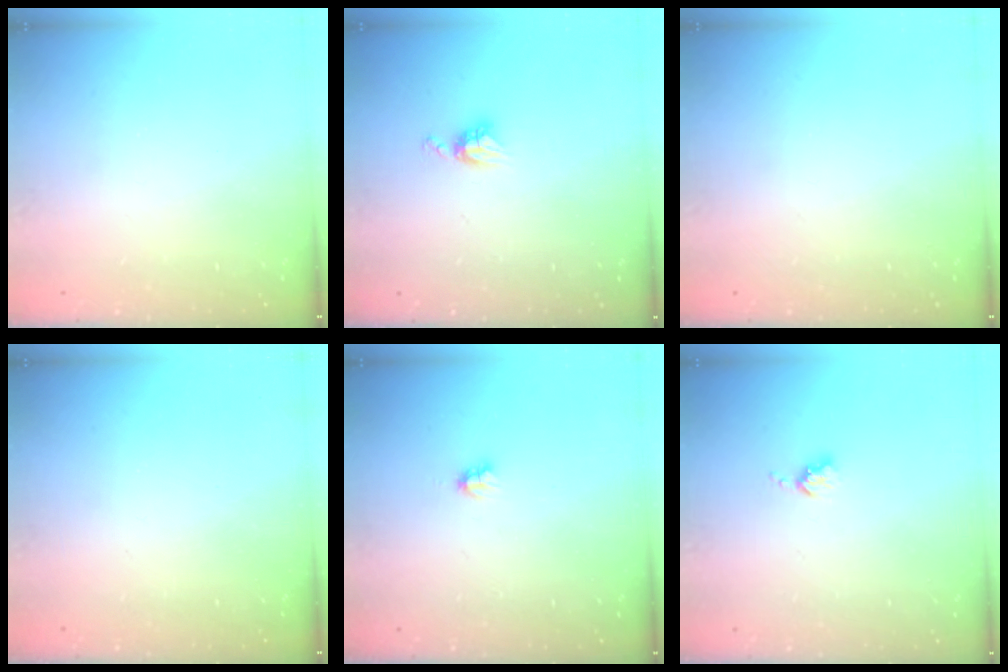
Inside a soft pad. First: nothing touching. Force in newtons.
{"total": 5.4, "press": 5.4, "slide": 0.5}
{"total": 0.0}
{"total": 0.0}
{"total": 2.2, "press": 2.2, "slide": 0.2}
{"total": 3.6, "press": 3.6, "slide": 0.6}